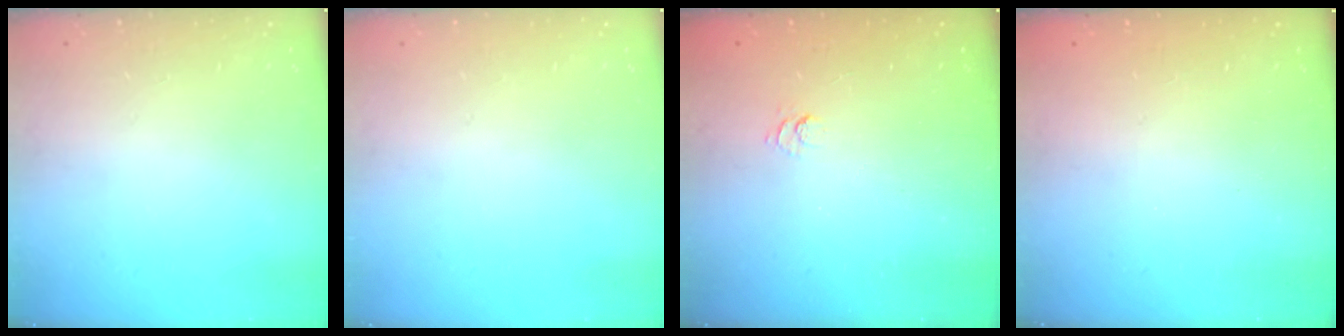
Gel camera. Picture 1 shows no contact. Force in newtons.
{"total": 0.0}
{"total": 2.5, "press": 2.0, "slide": 1.4}
{"total": 2.4, "press": 2.2, "slide": 0.8}